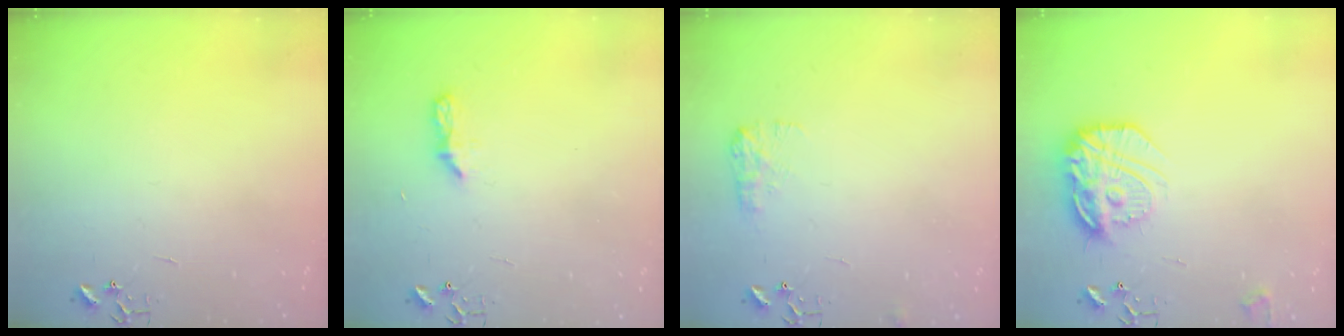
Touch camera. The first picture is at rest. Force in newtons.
{"total": 5.9, "press": 5.8, "slide": 0.7}
{"total": 8.3, "press": 8.2, "slide": 0.3}
{"total": 18.7, "press": 18.6, "slide": 1.6}